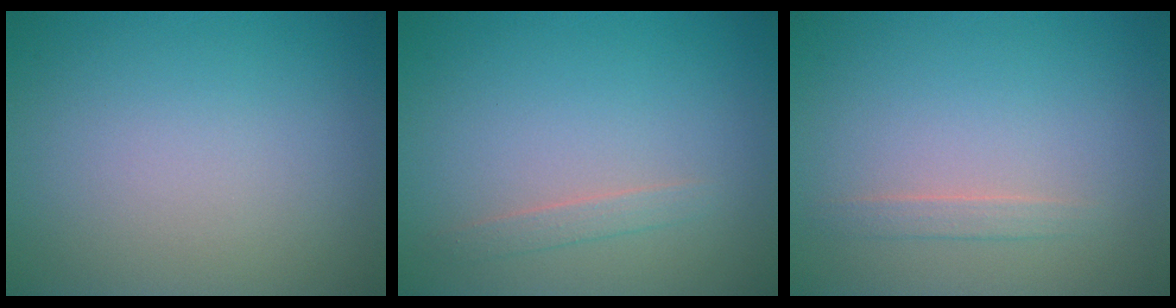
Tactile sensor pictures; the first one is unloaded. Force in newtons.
{"total": 1.1, "press": 1.1, "slide": 0.1}
{"total": 1.1, "press": 1.1, "slide": 0.2}